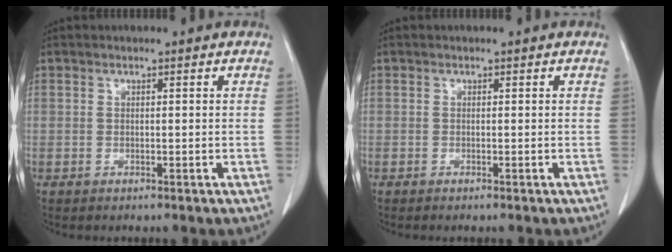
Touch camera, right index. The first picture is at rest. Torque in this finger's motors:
{"motor_torque": [-0.06, 0.05, 0.03, 0.01]}